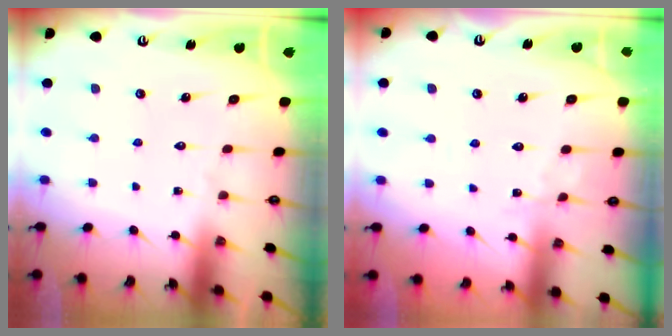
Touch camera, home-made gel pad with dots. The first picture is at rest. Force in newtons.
{"total": 2.7, "press": 2.7, "slide": 0.3}